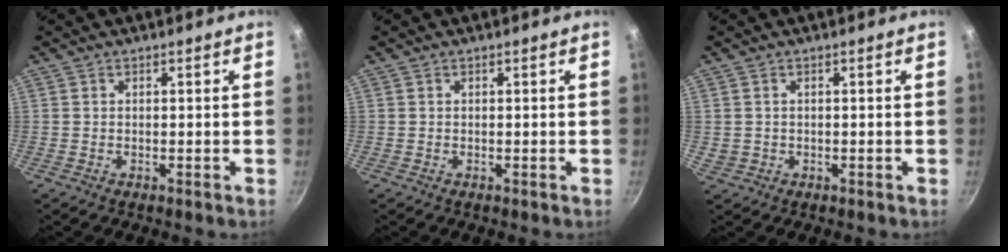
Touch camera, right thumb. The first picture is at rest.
{"total": 0.0}
{"total": 1.1, "force": [0.0, 1.0, 0.3], "torque": [-0.010, 0.002, 0.008]}